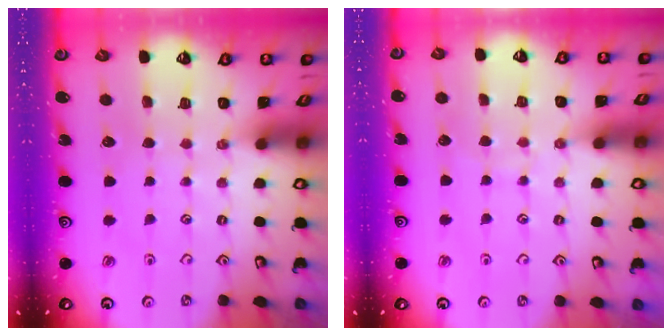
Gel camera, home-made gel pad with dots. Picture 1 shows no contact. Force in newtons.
{"total": 4.8, "press": 4.7, "slide": 0.6}